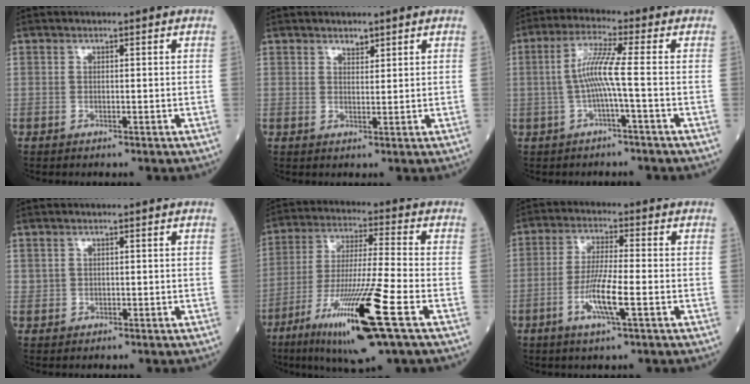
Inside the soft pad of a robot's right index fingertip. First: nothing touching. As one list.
[{"total": 1.5, "force": [1.2, 0.5, 0.6], "torque": [-0.009, -0.004, 0.020]}, {"total": 6.0, "force": [-0.8, -0.6, 5.9], "torque": [-0.122, 0.015, -0.016]}, {"total": 0.8, "force": [0.4, 0.7, 0.1], "torque": [0.008, 0.001, 0.004]}, {"total": 17.3, "force": [-8.0, 0.0, 15.3], "torque": [-0.303, -0.040, -0.143]}, {"total": 7.4, "force": [-2.5, 0.3, 7.0], "torque": [-0.134, -0.008, -0.049]}]